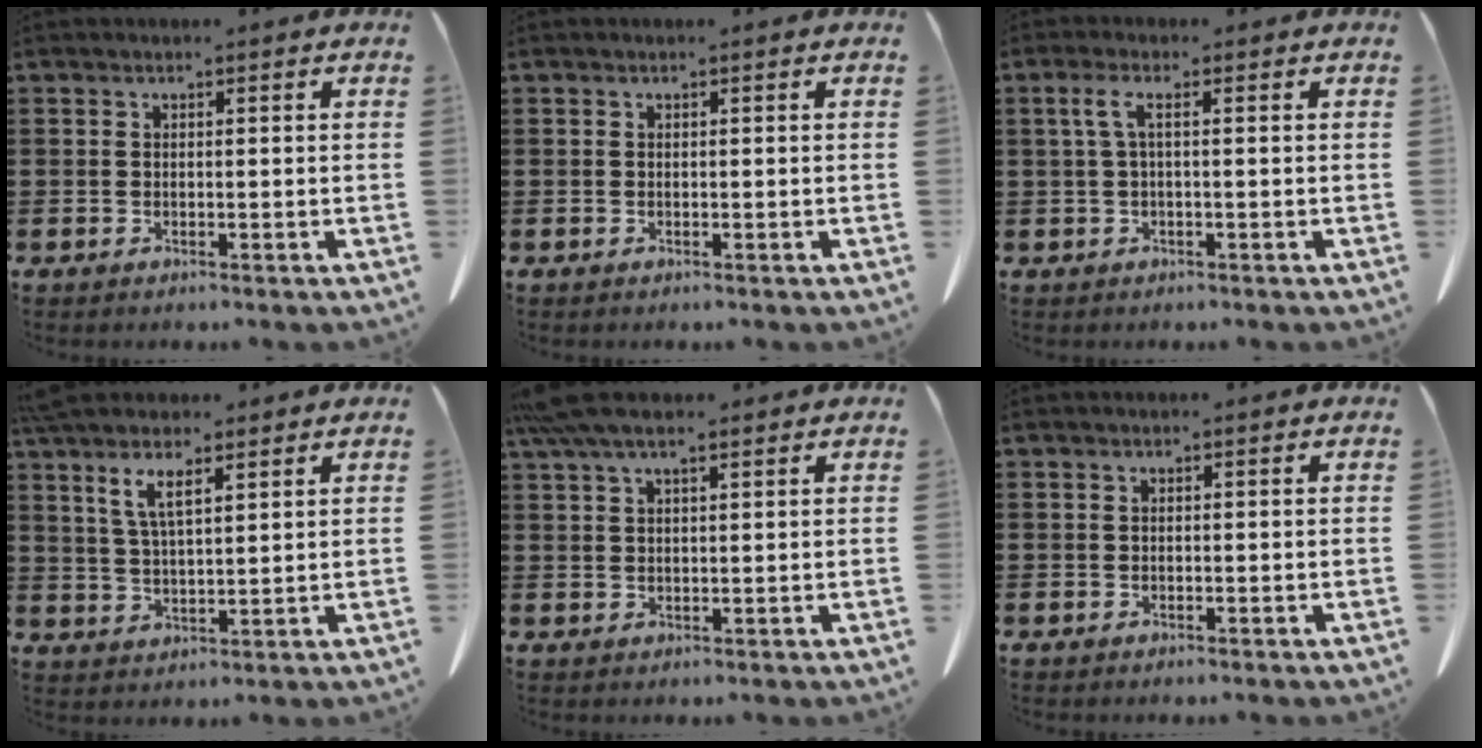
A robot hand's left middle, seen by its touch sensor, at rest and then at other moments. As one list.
[{"total": 0.0}, {"total": 3.3, "force": [0.4, 0.3, 3.2], "torque": [-0.071, 0.001, 0.001]}, {"total": 5.9, "force": [3.9, 1.4, 4.2], "torque": [-0.094, -0.002, 0.068]}, {"total": 5.6, "force": [3.9, 1.3, 3.8], "torque": [-0.081, 0.000, 0.073]}, {"total": 0.0}]